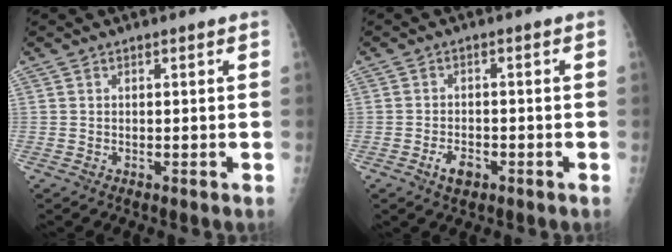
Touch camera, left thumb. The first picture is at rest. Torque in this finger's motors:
{"motor_torque": [-0.37, 0.44, 0.64, 0.33, -0.01]}